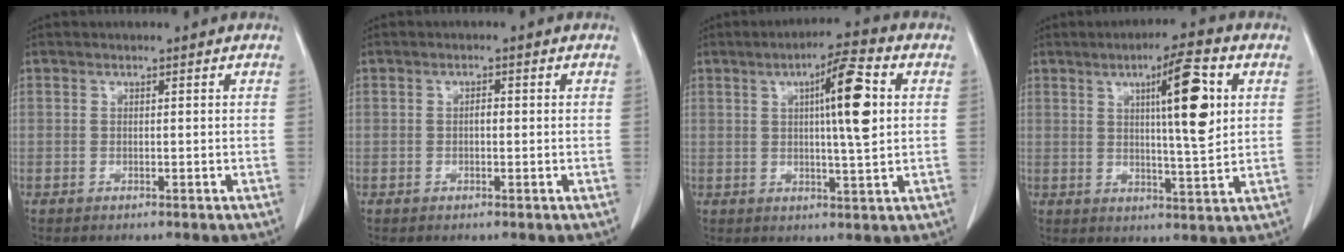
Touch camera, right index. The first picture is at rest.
{"total": 1.0, "force": [-0.1, 0.5, 0.9], "torque": [-0.014, 0.004, -0.003]}
{"total": 9.4, "force": [1.9, 0.5, 9.2], "torque": [-0.144, 0.007, 0.029]}
{"total": 10.2, "force": [3.0, 0.8, 9.7], "torque": [-0.149, 0.002, 0.044]}